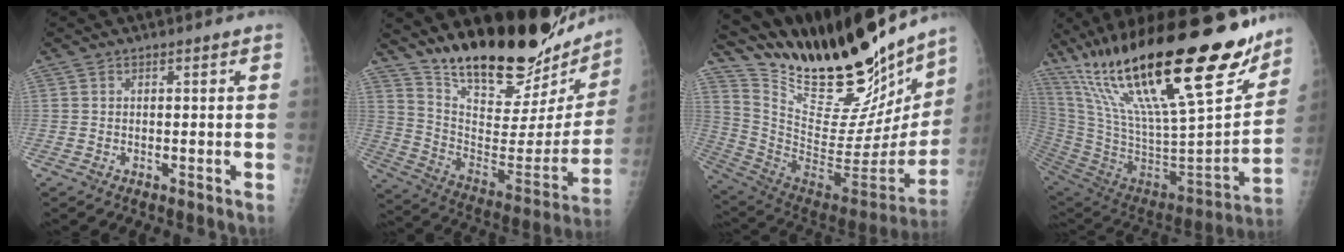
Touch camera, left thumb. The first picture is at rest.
{"total": 29.1, "force": [24.3, 8.4, 13.7], "torque": [-0.189, -0.146, 0.358]}
{"total": 34.3, "force": [27.2, 10.1, 18.3], "torque": [-0.268, -0.130, 0.416]}
{"total": 37.5, "force": [23.0, 10.0, 27.9], "torque": [-0.455, -0.066, 0.394]}